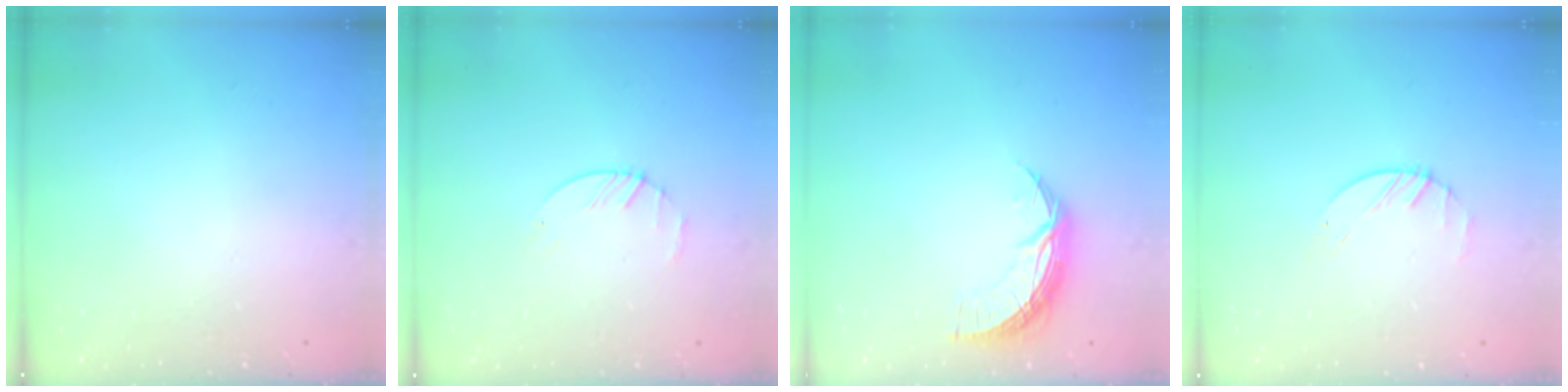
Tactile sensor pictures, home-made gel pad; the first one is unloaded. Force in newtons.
{"total": 2.2, "press": 2.2, "slide": 0.3}
{"total": 9.7, "press": 9.7, "slide": 0.4}
{"total": 1.4, "press": 1.3, "slide": 0.2}